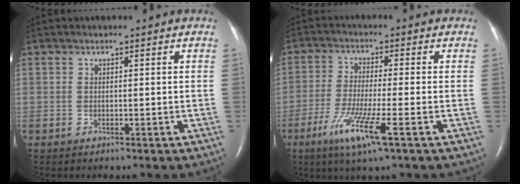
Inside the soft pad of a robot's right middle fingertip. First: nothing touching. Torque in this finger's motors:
{"motor_torque": [0.88, -0.55, 0.25, 0.10]}